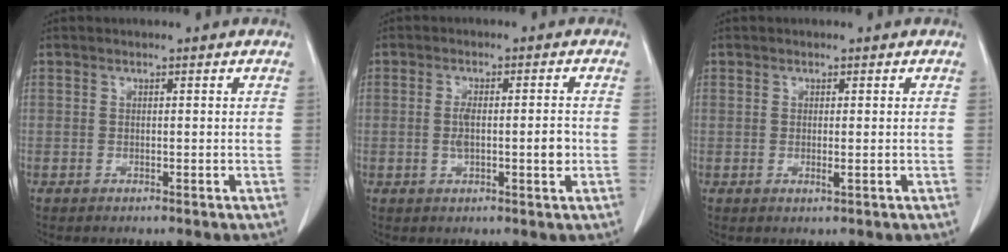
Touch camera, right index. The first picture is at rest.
{"total": 5.0, "force": [-0.6, 1.2, 4.8], "torque": [-0.090, 0.002, -0.009]}
{"total": 1.2, "force": [-0.2, 0.0, 1.2], "torque": [-0.025, -0.005, -0.002]}